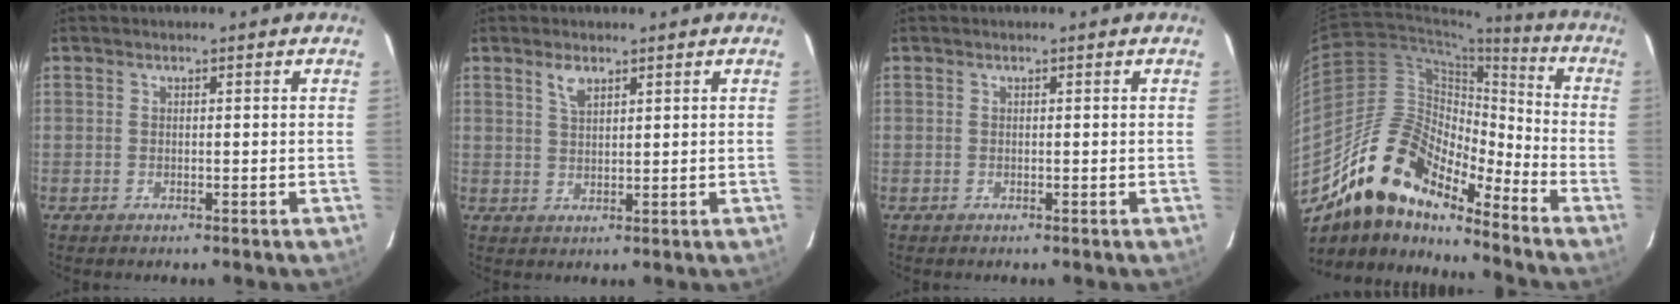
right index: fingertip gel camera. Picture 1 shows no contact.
{"total": 2.9, "force": [1.9, 1.2, 1.8], "torque": [-0.034, 0.003, 0.037]}
{"total": 0.0}
{"total": 18.1, "force": [-14.3, 6.3, 9.1], "torque": [-0.156, 0.002, -0.275]}